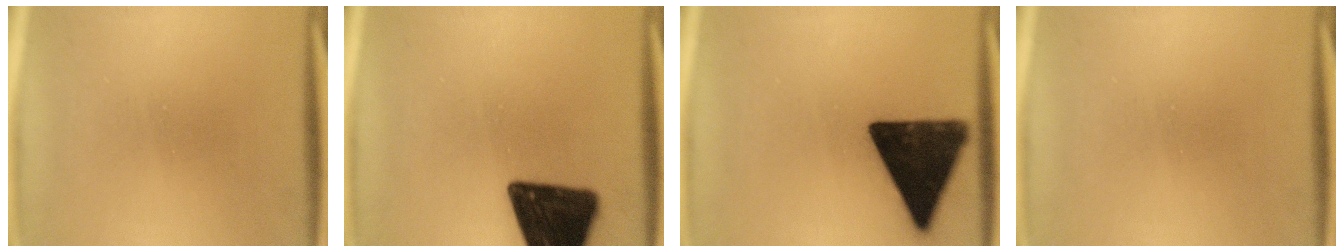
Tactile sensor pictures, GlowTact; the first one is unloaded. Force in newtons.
{"total": 17.7}
{"total": 16.5}
{"total": 0.0}